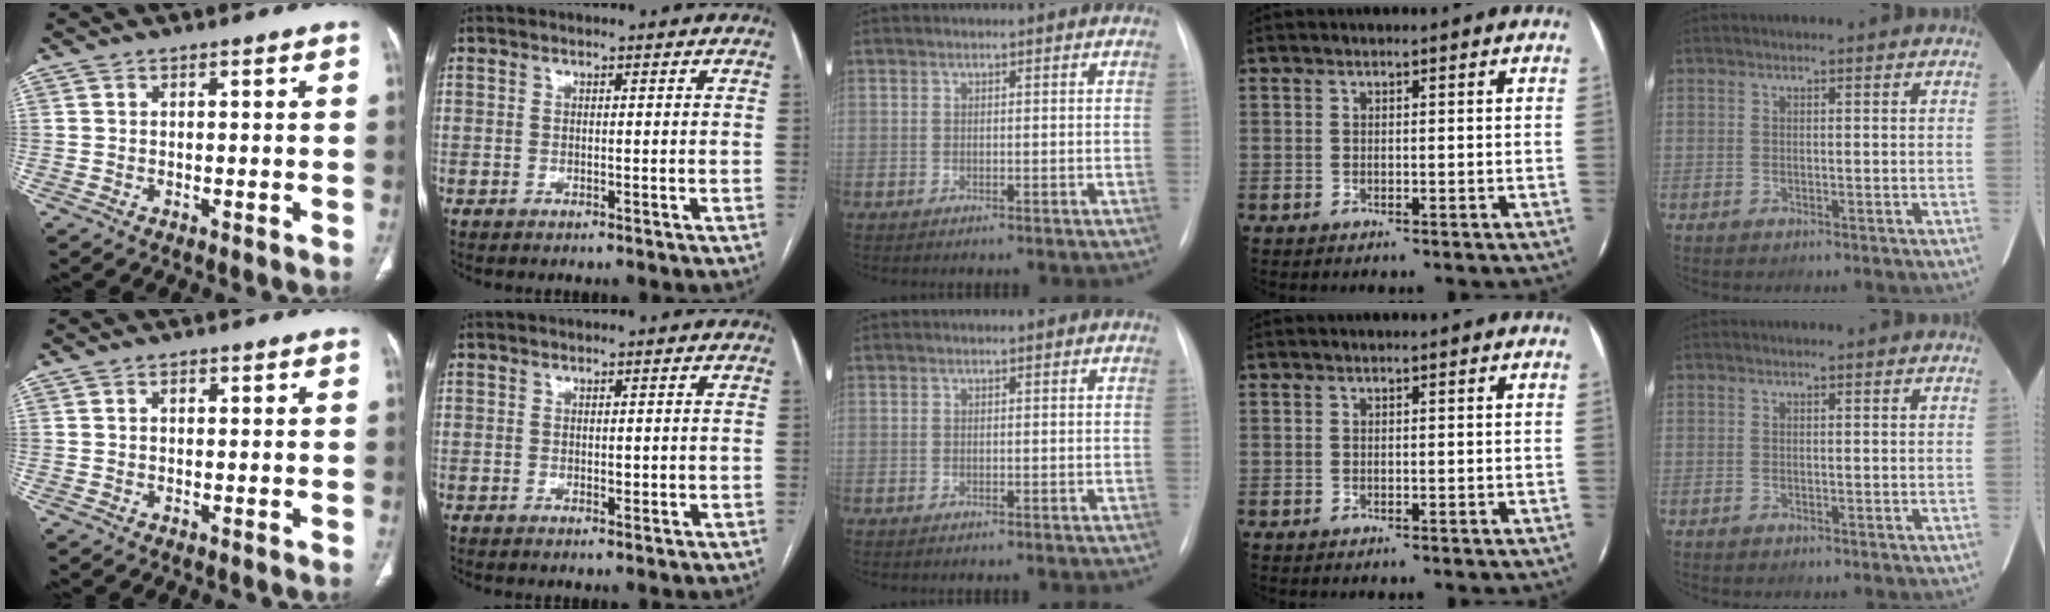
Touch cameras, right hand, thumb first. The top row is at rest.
{"thumb": {"total": 1.3, "force": [0.5, 0.8, 0.9], "torque": [-0.015, 0.002, 0.009]}, "index": {"total": 1.2, "force": [-0.1, 0.7, 1.1], "torque": [-0.015, -0.002, 0.001]}}